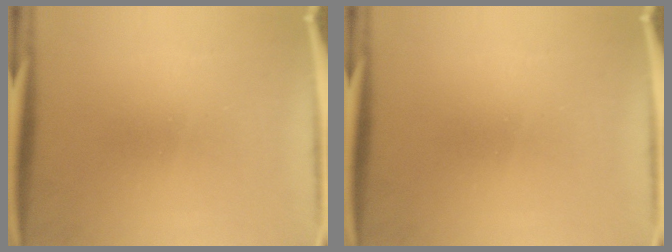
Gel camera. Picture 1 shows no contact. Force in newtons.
{"total": 0.0}